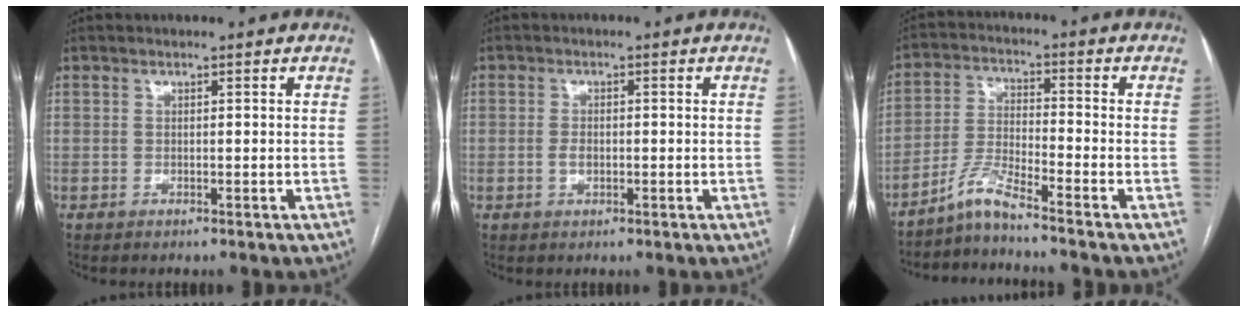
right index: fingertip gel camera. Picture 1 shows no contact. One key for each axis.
{"total": 1.7, "fx": -0.4, "fy": 1.0, "fz": 1.3, "tx": -0.025, "ty": 0.003, "tz": -0.005}
{"total": 5.5, "fx": -4.9, "fy": -0.9, "fz": 2.4, "tx": -0.058, "ty": -0.019, "tz": -0.100}